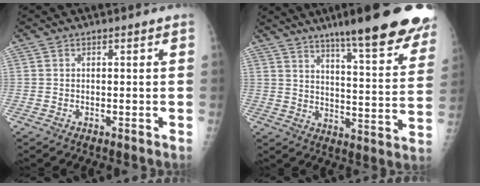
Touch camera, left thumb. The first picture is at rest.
{"total": 23.4, "force": [16.7, 3.8, 16.0], "torque": [-0.193, -0.072, 0.226]}